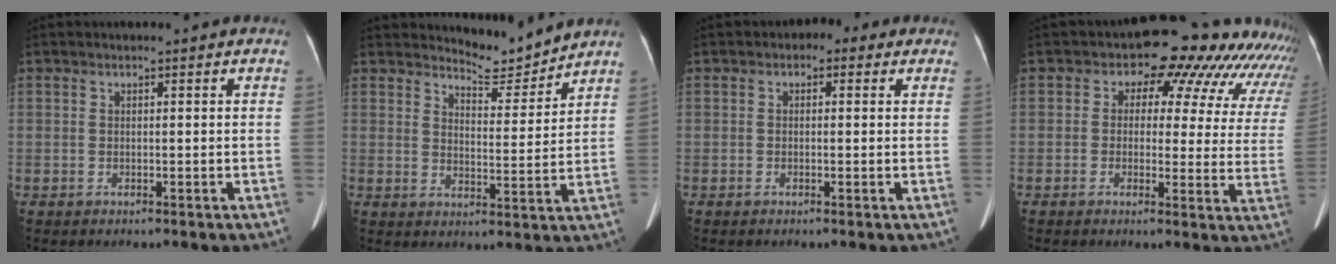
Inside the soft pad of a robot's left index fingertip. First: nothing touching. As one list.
[{"total": 5.7, "force": [5.7, 0.1, -0.3], "torque": [-0.006, -0.022, 0.087]}, {"total": 2.8, "force": [1.1, 1.9, 1.8], "torque": [-0.019, 0.021, 0.006]}, {"total": 15.2, "force": [10.9, 7.0, 7.9], "torque": [-0.068, 0.019, 0.095]}]